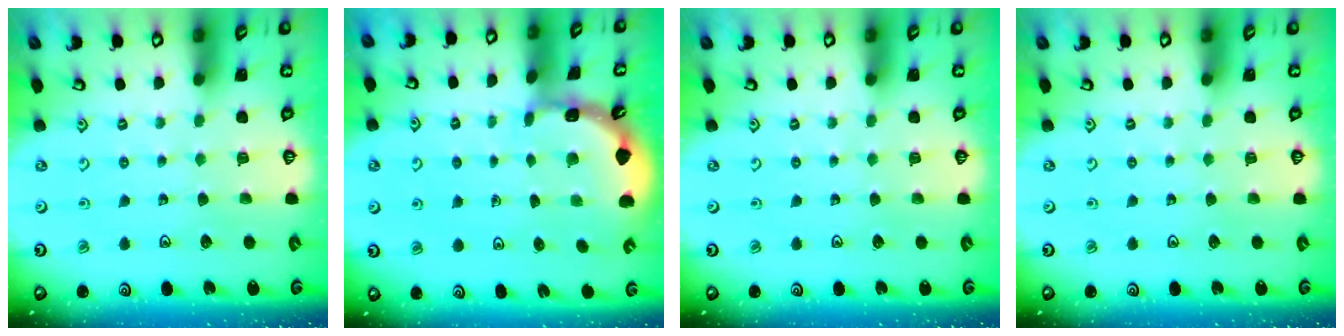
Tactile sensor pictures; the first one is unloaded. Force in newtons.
{"total": 1.9, "press": 1.9, "slide": 0.1}
{"total": 0.0}
{"total": 0.0}